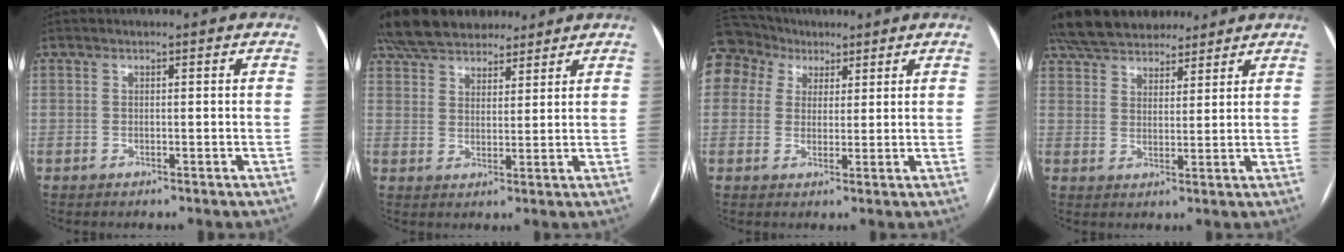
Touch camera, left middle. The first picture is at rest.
{"total": 15.4, "force": [13.0, 5.9, 5.7], "torque": [-0.112, 0.042, 0.212]}
{"total": 9.1, "force": [5.3, 7.2, 1.7], "torque": [-0.048, 0.047, 0.104]}
{"total": 16.6, "force": [14.2, 6.1, 6.1], "torque": [-0.121, 0.038, 0.226]}